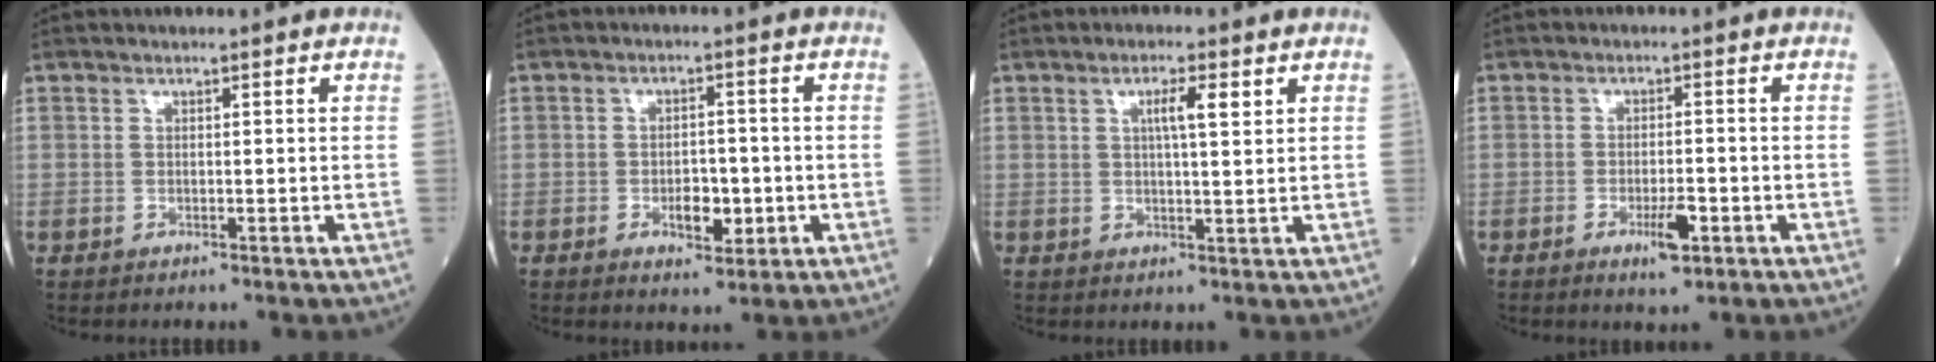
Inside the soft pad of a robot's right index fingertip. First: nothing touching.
{"total": 4.7, "force": [-1.3, 2.1, 4.0], "torque": [-0.062, 0.001, -0.015]}
{"total": 3.7, "force": [1.5, 0.4, 3.4], "torque": [-0.061, 0.004, 0.024]}
{"total": 4.0, "force": [-1.8, 0.9, 3.4], "torque": [-0.060, -0.001, -0.027]}